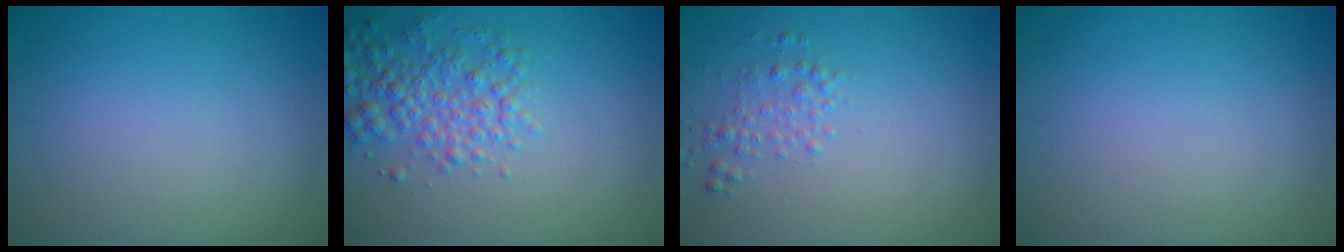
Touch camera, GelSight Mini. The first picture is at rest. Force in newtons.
{"total": 3.7, "press": 3.7, "slide": 0.2}
{"total": 1.6, "press": 1.6, "slide": 0.1}
{"total": 0.0}